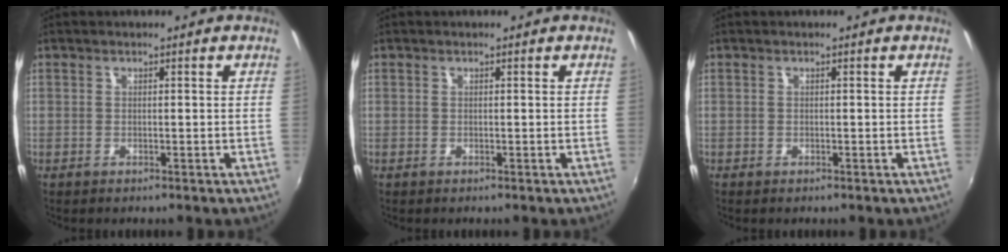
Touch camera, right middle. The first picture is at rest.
{"total": 0.0}
{"total": 0.0}